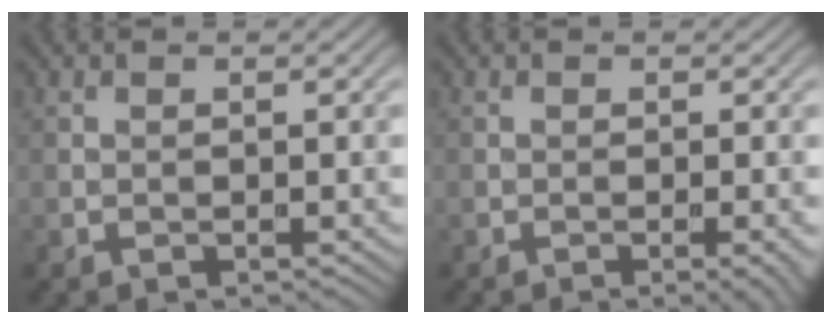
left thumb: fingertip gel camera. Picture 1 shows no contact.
{"total": 2.2, "force": [-0.8, 0.3, 2.0], "torque": [-0.027, 0.002, -0.016]}